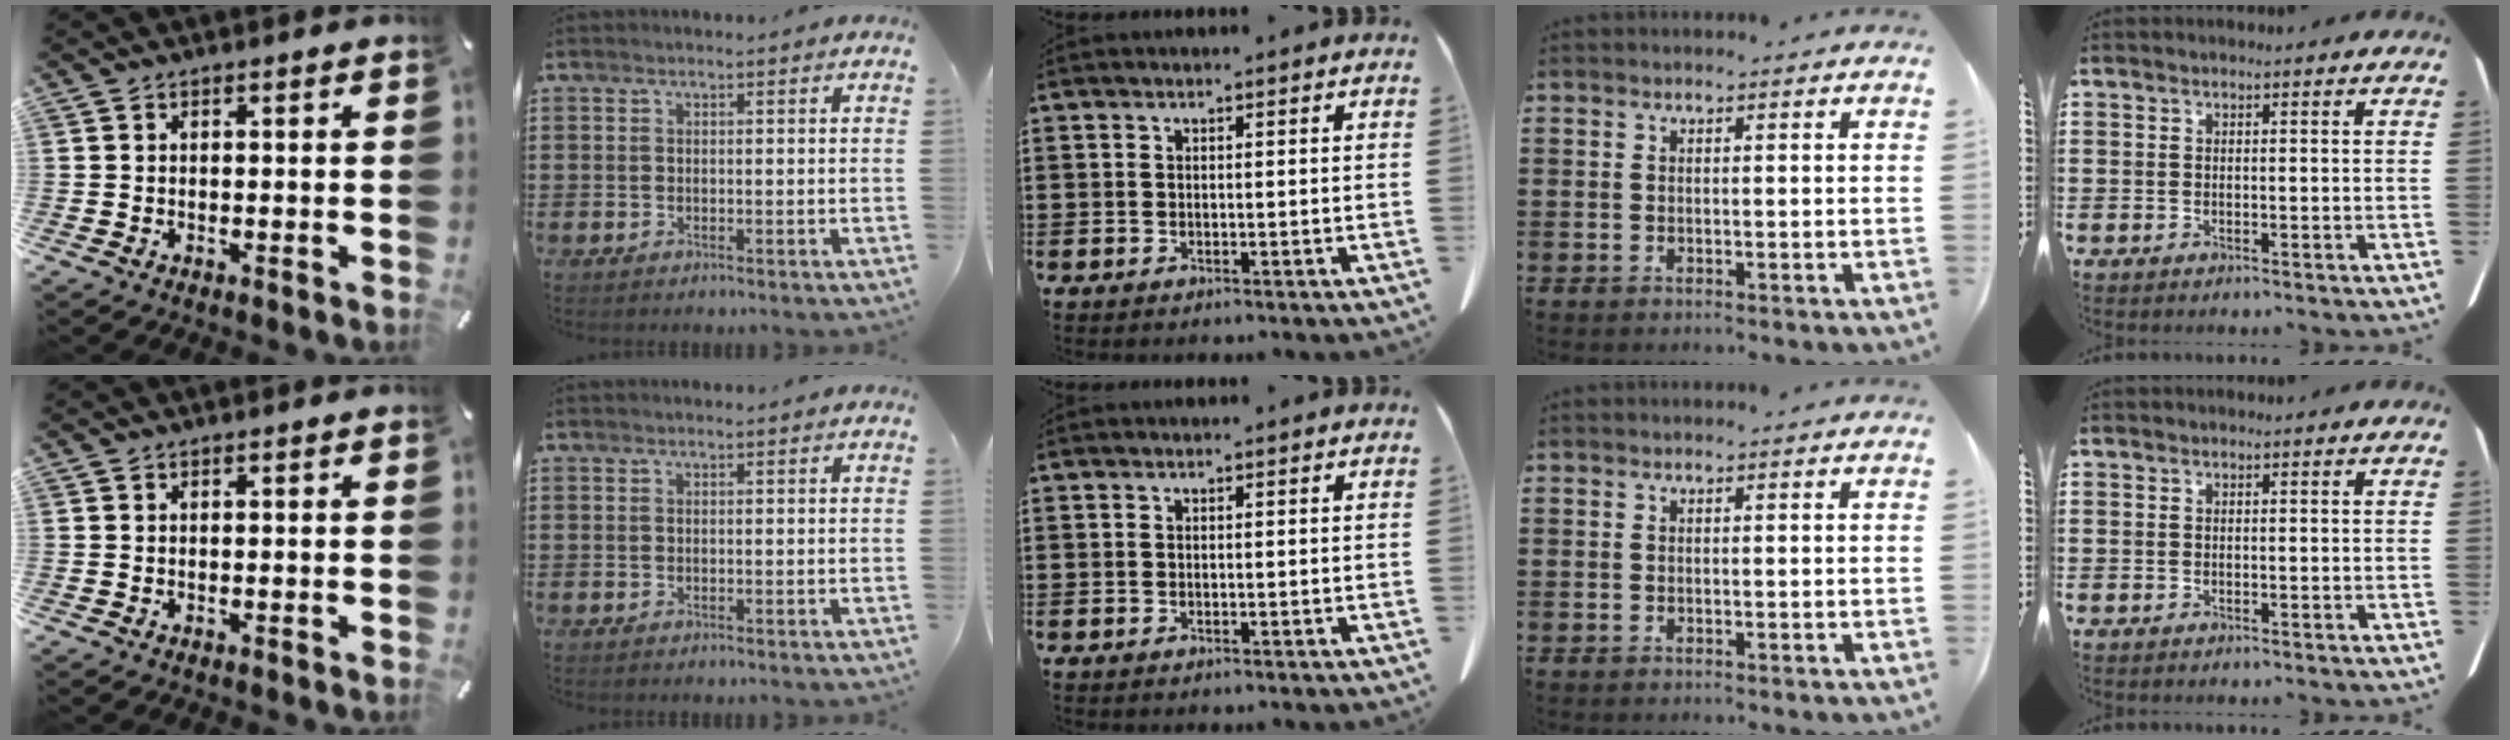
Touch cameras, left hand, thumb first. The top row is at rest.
{}